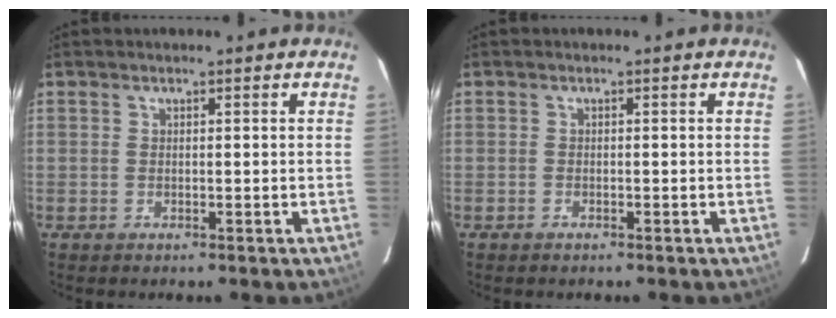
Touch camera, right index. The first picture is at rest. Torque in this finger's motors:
{"motor_torque": [0.14, -0.12, -0.02, 0.00]}